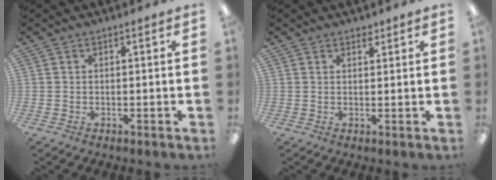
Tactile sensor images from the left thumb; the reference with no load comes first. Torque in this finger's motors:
{"motor_torque": [-0.09, 0.04, -0.30, 0.06, -0.02]}